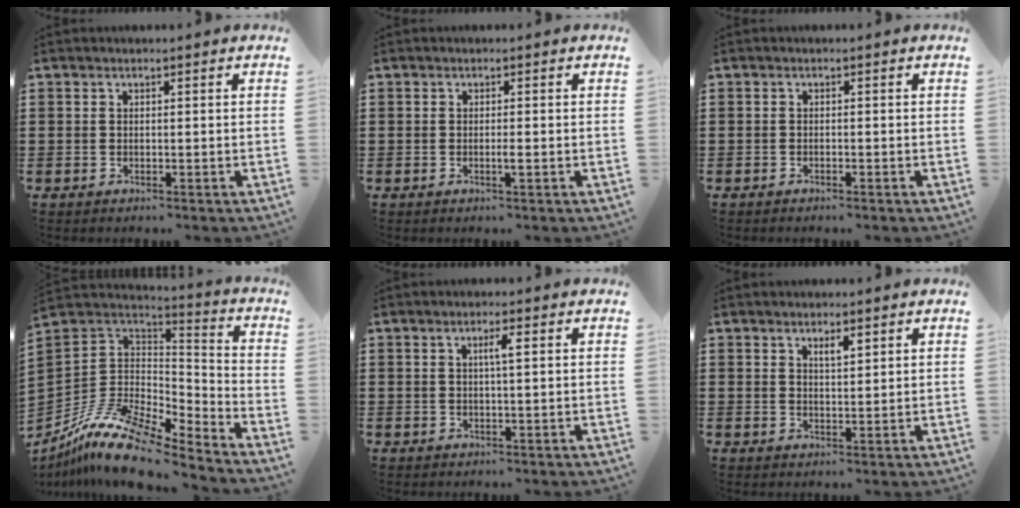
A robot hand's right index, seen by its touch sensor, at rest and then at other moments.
{"total": 1.1, "force": [-0.3, 0.1, 1.1], "torque": [-0.019, -0.003, -0.006]}
{"total": 0.6, "force": [-0.6, 0.0, 0.1], "torque": [-0.004, -0.002, -0.012]}
{"total": 12.9, "force": [-9.7, 4.6, 7.3], "torque": [-0.158, 0.022, -0.187]}
{"total": 2.3, "force": [0.6, 0.2, 2.2], "torque": [-0.043, 0.003, 0.007]}
{"total": 2.0, "force": [1.2, 0.6, 1.4], "torque": [-0.023, 0.000, 0.019]}